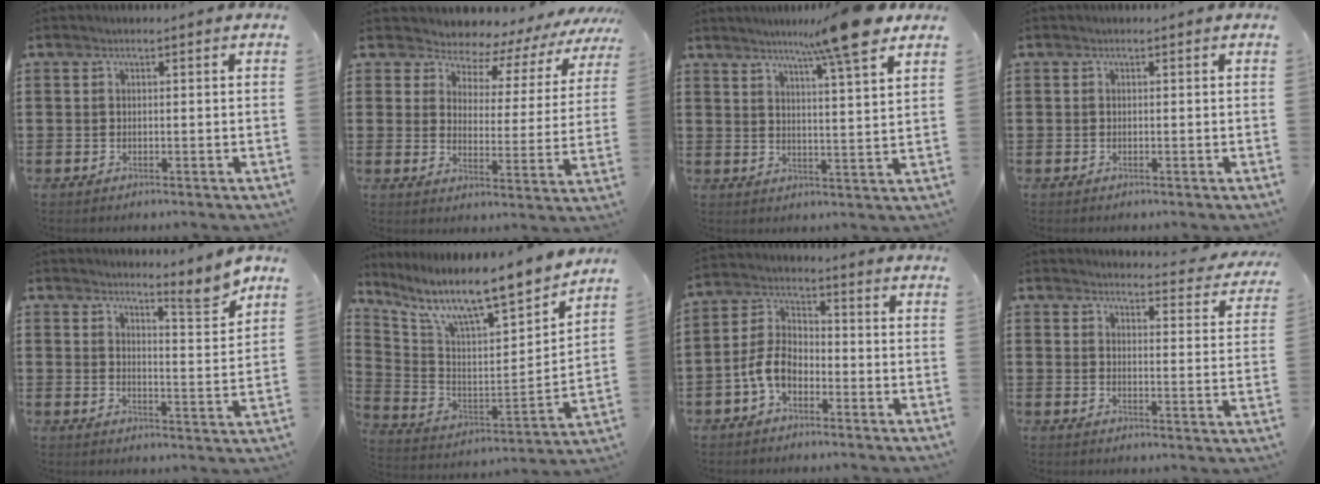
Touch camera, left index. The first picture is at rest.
{"total": 4.9, "force": [4.7, 1.4, 0.6], "torque": [-0.035, -0.041, 0.075]}
{"total": 10.2, "force": [8.0, -0.8, 6.2], "torque": [-0.111, -0.031, 0.130]}
{"total": 0.0}
{"total": 6.3, "force": [5.4, 0.4, 3.2], "torque": [-0.046, -0.035, 0.085]}
{"total": 10.4, "force": [8.7, 1.1, 5.7], "torque": [-0.130, -0.076, 0.138]}
{"total": 5.9, "force": [-3.1, 3.5, 3.6], "torque": [-0.092, 0.008, -0.066]}
{"total": 3.7, "force": [3.6, 0.1, 0.7], "torque": [-0.014, -0.029, 0.059]}